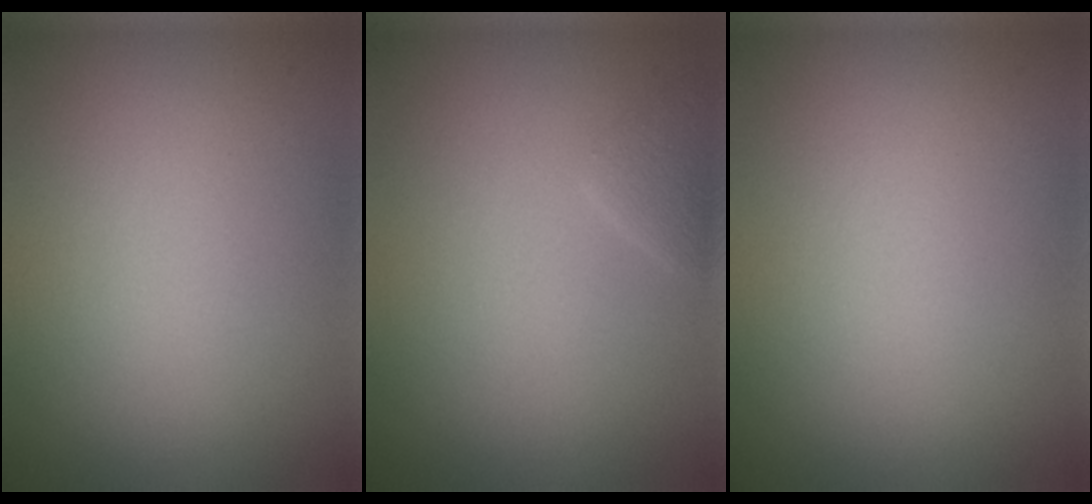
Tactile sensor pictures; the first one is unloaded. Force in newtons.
{"total": 1.1, "press": 1.1, "slide": 0.1}
{"total": 0.0}